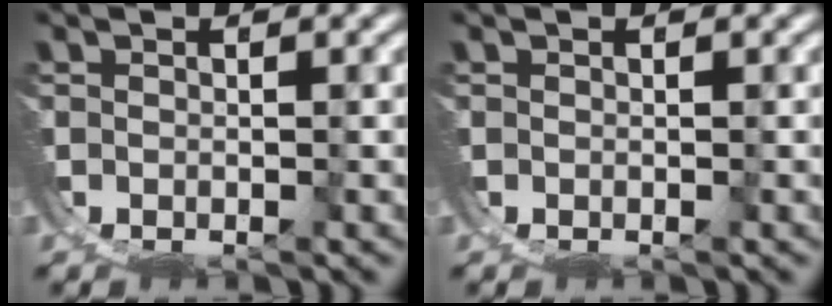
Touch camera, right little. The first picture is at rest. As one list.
[{"total": 0.0}]